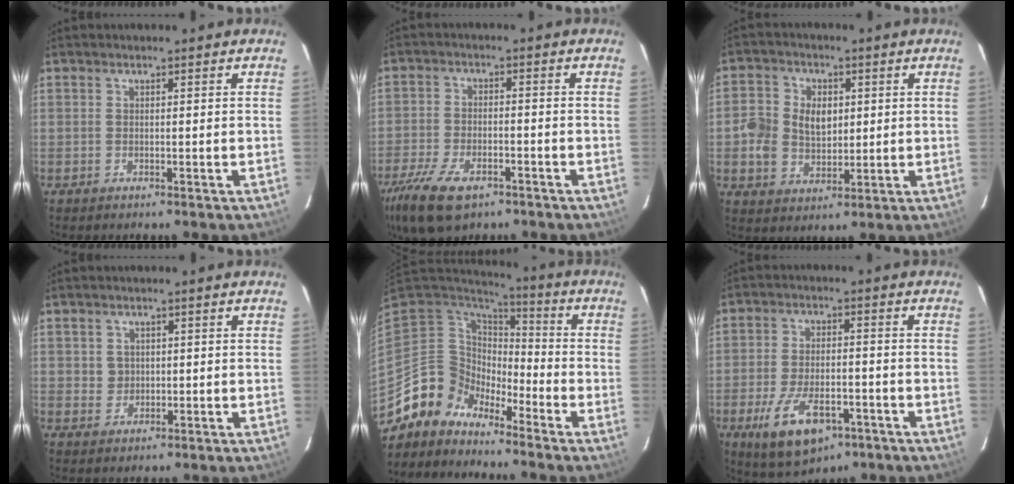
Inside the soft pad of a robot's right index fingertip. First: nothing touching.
{"total": 13.7, "force": [-8.8, 6.4, 8.4], "torque": [-0.207, -0.033, -0.160]}
{"total": 8.2, "force": [0.5, 6.8, 4.5], "torque": [-0.100, 0.016, 0.008]}
{"total": 2.2, "force": [0.4, 2.2, 0.2], "torque": [0.003, 0.007, 0.007]}
{"total": 9.2, "force": [-7.9, 4.7, -0.9], "torque": [0.003, 0.043, -0.165]}
{"total": 12.8, "force": [-6.6, 6.0, 9.2], "torque": [-0.194, -0.021, -0.104]}